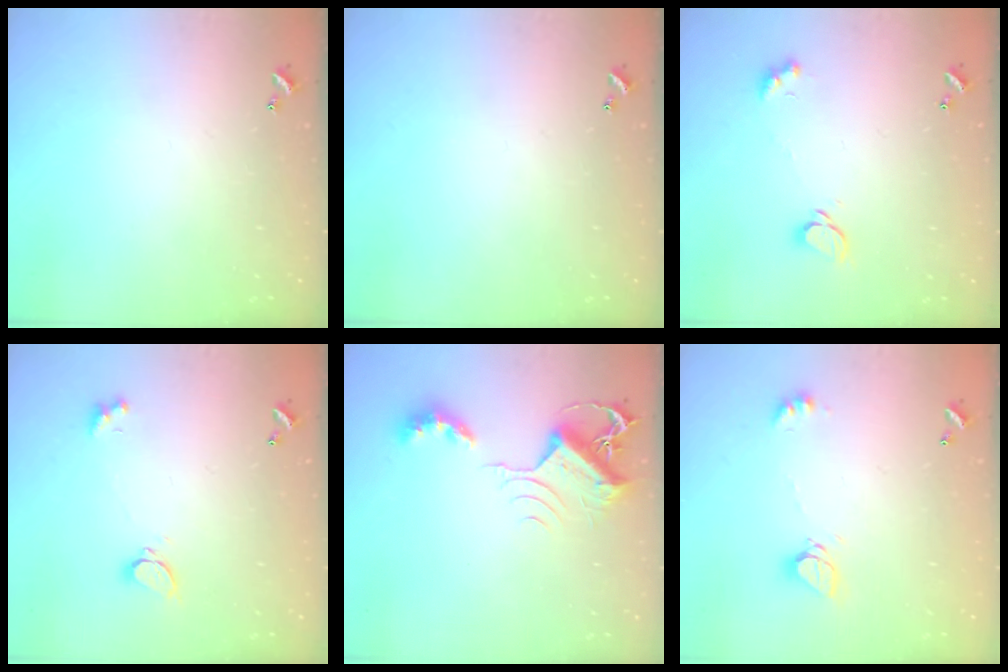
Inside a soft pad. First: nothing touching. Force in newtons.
{"total": 0.0}
{"total": 2.1, "press": 2.1, "slide": 0.3}
{"total": 2.3, "press": 2.2, "slide": 0.7}
{"total": 9.7, "press": 9.6, "slide": 1.1}
{"total": 6.4, "press": 6.4, "slide": 0.6}